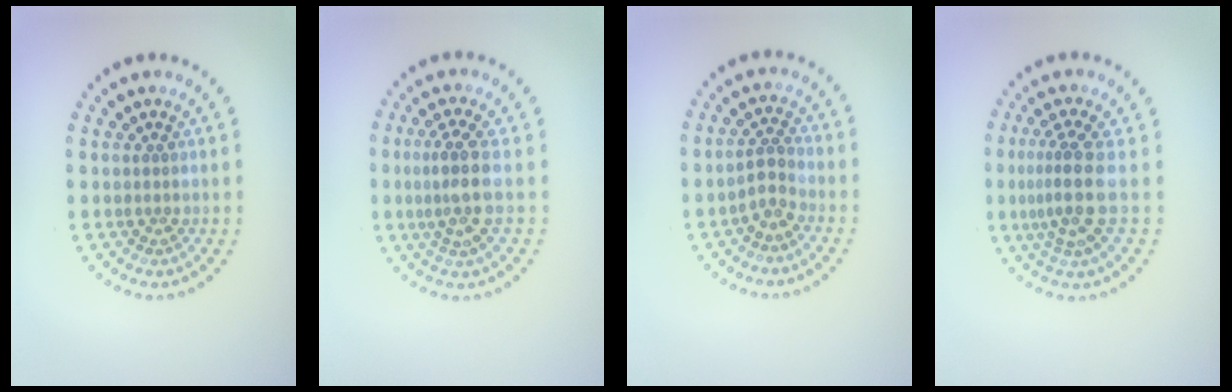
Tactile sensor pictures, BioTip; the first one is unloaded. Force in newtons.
{"total": 3.2, "press": 2.7, "slide": 1.7}
{"total": 1.7, "press": 1.5, "slide": 0.9}
{"total": 3.5, "press": 2.4, "slide": 2.5}